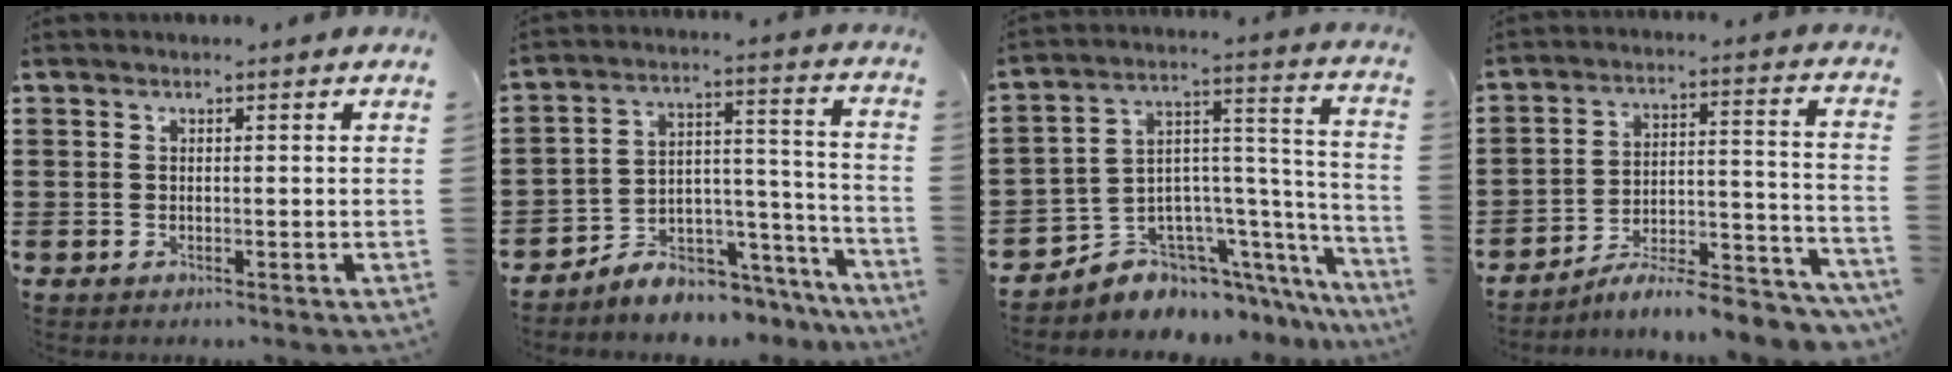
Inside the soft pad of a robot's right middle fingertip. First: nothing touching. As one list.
[{"total": 5.9, "force": [-5.6, 1.7, 0.2], "torque": [-0.004, 0.011, -0.111]}, {"total": 5.3, "force": [-4.0, 3.5, -0.3], "torque": [-0.006, -0.015, -0.073]}, {"total": 7.5, "force": [-7.0, 0.5, 2.6], "torque": [-0.028, 0.009, -0.133]}]